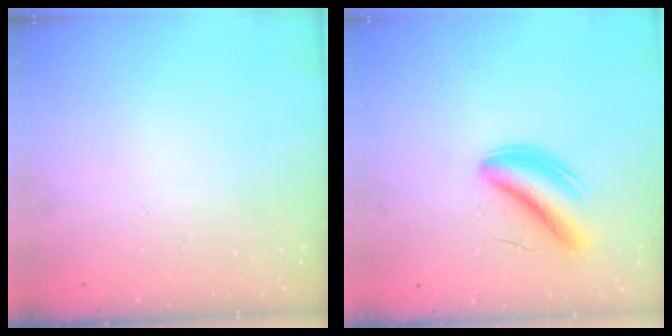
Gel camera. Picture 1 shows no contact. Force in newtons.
{"total": 5.9, "press": 5.7, "slide": 1.7}